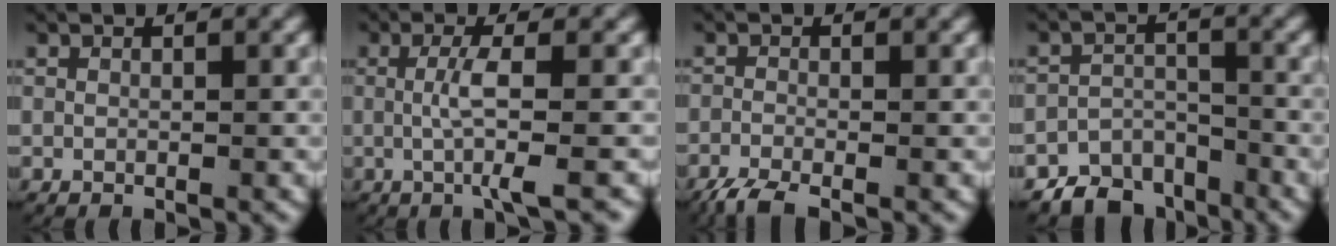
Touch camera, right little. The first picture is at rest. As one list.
[{"total": 3.6, "force": [-0.6, -0.1, 3.5], "torque": [-0.071, -0.003, -0.009]}, {"total": 3.0, "force": [-2.5, 0.9, 1.4], "torque": [-0.036, -0.015, -0.038]}, {"total": 7.2, "force": [-5.7, 4.0, 1.8], "torque": [-0.015, -0.013, -0.101]}]